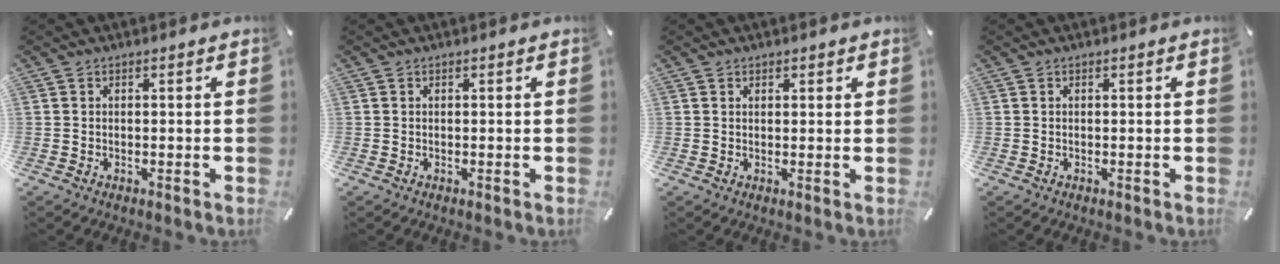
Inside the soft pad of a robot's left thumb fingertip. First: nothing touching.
{"total": 0.0}
{"total": 1.1, "force": [0.7, 0.8, 0.2], "torque": [0.005, -0.002, 0.011]}
{"total": 0.0}